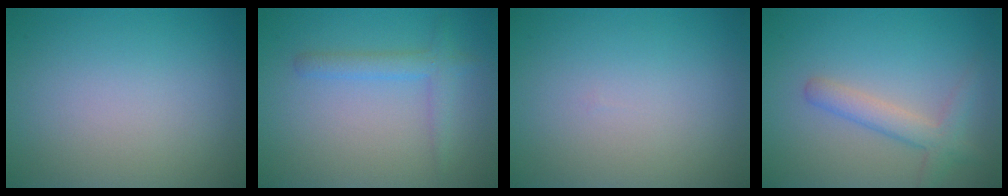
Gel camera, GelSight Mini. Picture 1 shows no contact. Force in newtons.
{"total": 2.1, "press": 2.1, "slide": 0.2}
{"total": 0.0}
{"total": 2.8, "press": 2.8, "slide": 0.1}